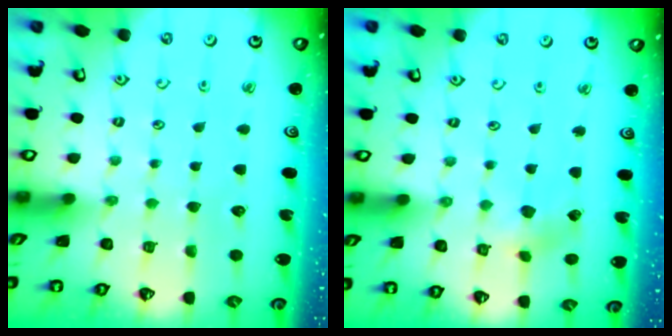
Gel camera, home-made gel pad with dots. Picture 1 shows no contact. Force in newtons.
{"total": 3.5, "press": 3.5, "slide": 0.4}